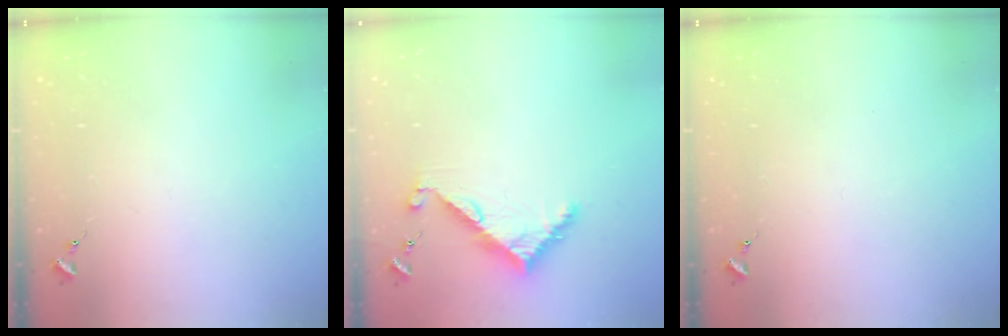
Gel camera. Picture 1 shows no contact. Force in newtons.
{"total": 7.3, "press": 7.3, "slide": 0.6}
{"total": 0.0}